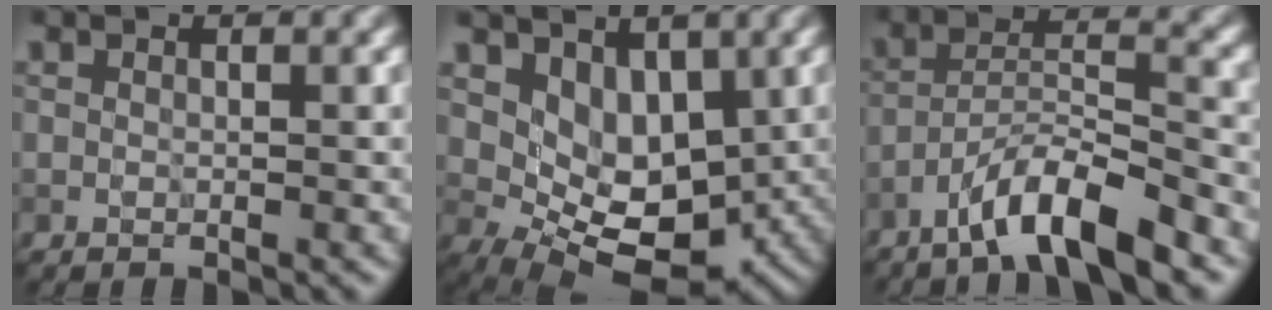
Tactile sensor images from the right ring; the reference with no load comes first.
{"total": 8.2, "force": [1.3, 5.4, 6.0], "torque": [-0.088, -0.017, 0.032]}
{"total": 6.6, "force": [-4.8, 1.0, 4.4], "torque": [-0.072, 0.012, -0.087]}